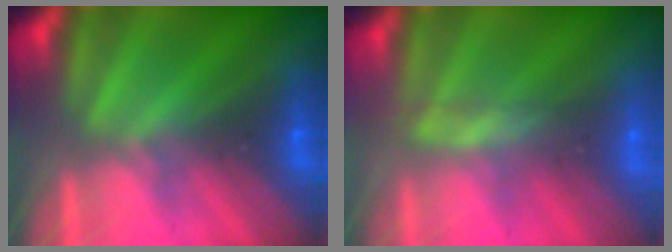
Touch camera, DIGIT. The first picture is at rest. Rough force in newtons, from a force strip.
{"total": 2.7}